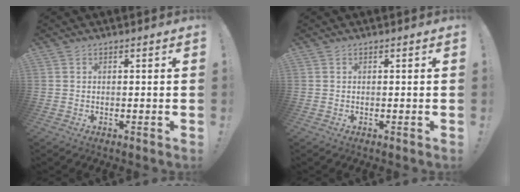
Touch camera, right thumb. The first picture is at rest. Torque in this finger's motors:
{"motor_torque": [-0.21, -0.10, -0.03, 0.07, 0.00]}